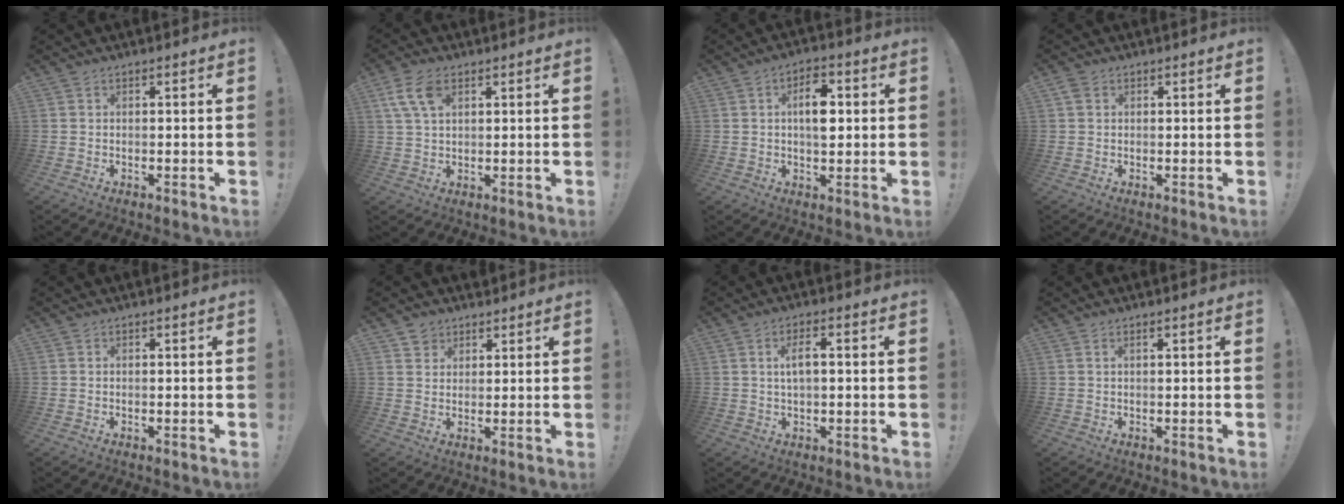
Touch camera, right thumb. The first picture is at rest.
{"total": 7.8, "force": [3.5, 4.4, 5.4], "torque": [-0.109, 0.001, 0.068]}
{"total": 8.0, "force": [1.1, 4.3, 6.7], "torque": [-0.103, 0.009, 0.015]}
{"total": 1.9, "force": [0.9, 1.3, 1.0], "torque": [-0.022, 0.005, 0.018]}
{"total": 0.0}
{"total": 3.7, "force": [2.6, 2.6, -0.2], "torque": [0.011, -0.016, 0.048]}
{"total": 4.7, "force": [0.6, 1.7, 4.4], "torque": [-0.077, 0.006, 0.009]}
{"total": 1.0, "force": [0.5, 0.0, 0.9], "torque": [-0.018, 0.001, 0.008]}